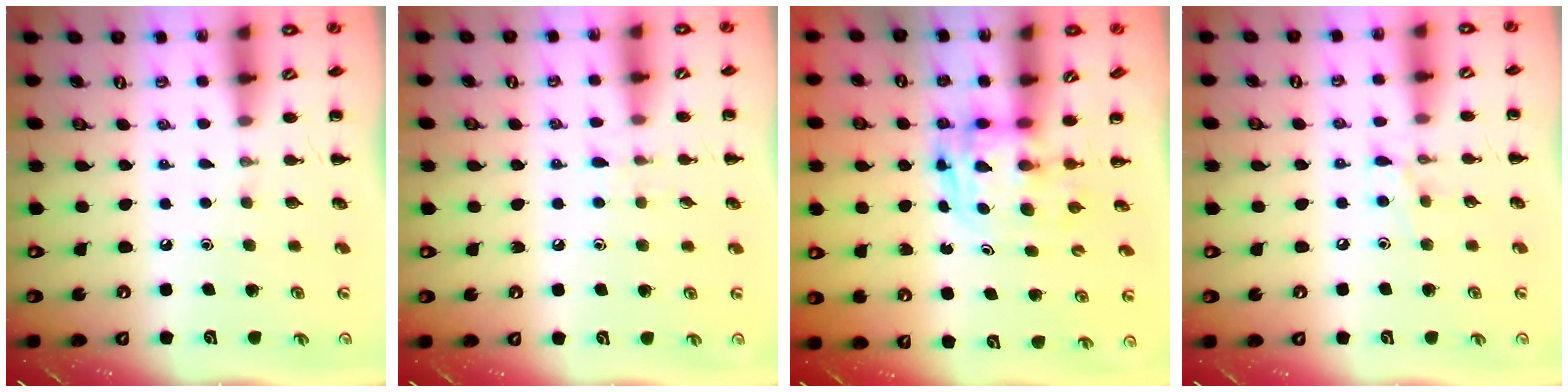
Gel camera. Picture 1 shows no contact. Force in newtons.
{"total": 5.6, "press": 5.1, "slide": 2.4}
{"total": 2.7, "press": 2.7, "slide": 0.2}
{"total": 6.9, "press": 6.7, "slide": 1.4}